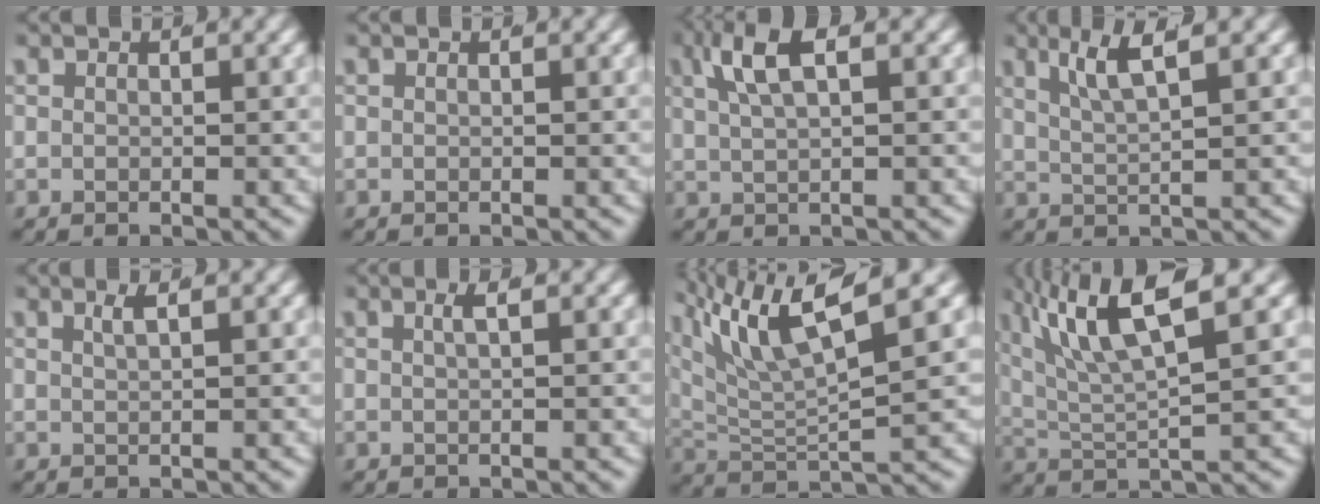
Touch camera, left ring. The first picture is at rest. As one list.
[{"total": 0.0}, {"total": 4.0, "force": [1.8, 0.9, 3.4], "torque": [-0.064, 0.002, 0.036]}, {"total": 3.7, "force": [2.3, 0.2, 2.9], "torque": [-0.053, 0.002, 0.046]}, {"total": 1.2, "force": [0.6, -0.6, 0.8], "torque": [-0.014, -0.002, 0.017]}, {"total": 1.2, "force": [0.3, -0.5, 1.0], "torque": [-0.016, 0.002, 0.007]}, {"total": 8.1, "force": [3.8, 3.9, 6.0], "torque": [-0.114, 0.016, 0.060]}, {"total": 7.5, "force": [3.9, 2.5, 6.0], "torque": [-0.130, 0.002, 0.071]}]